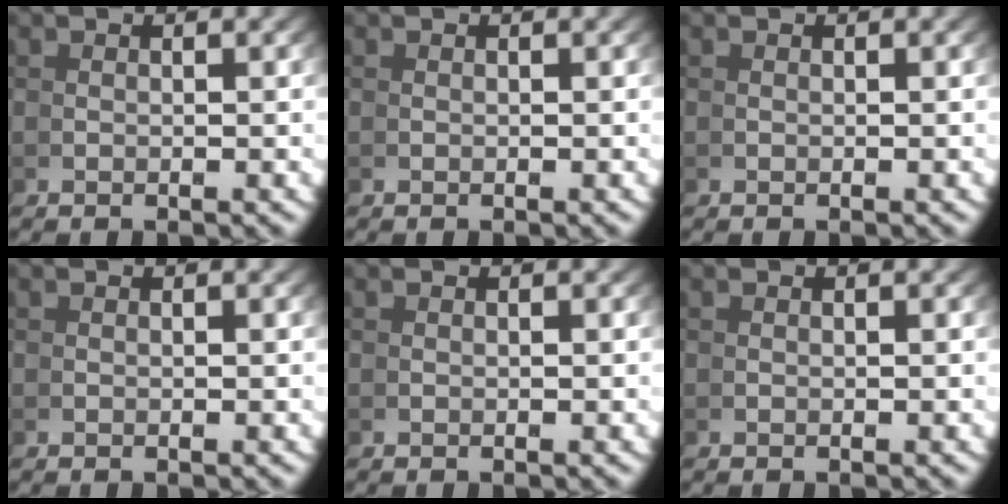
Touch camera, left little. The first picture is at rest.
{"total": 0.0}
{"total": 0.0}
{"total": 0.0}
{"total": 0.0}
{"total": 0.0}